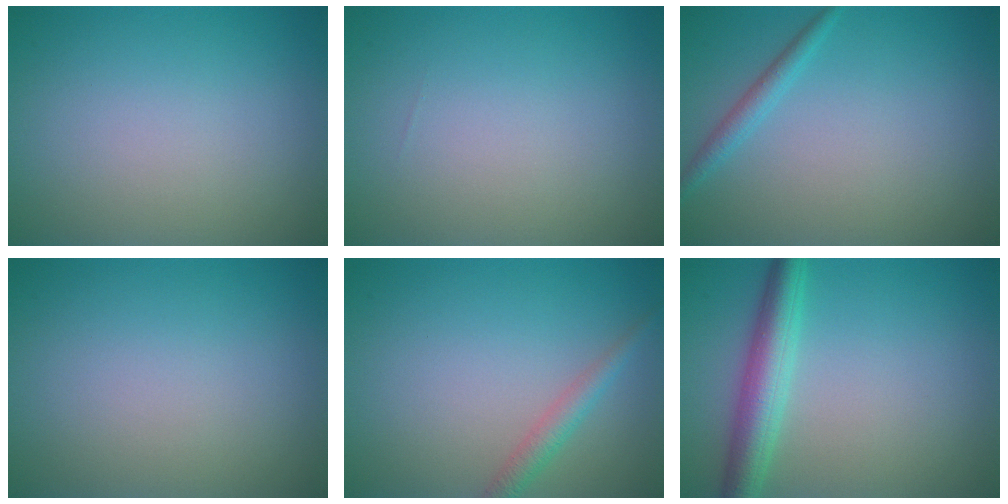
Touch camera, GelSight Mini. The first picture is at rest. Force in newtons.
{"total": 0.0}
{"total": 1.5, "press": 1.5, "slide": 0.0}
{"total": 0.0}
{"total": 1.9, "press": 1.9, "slide": 0.0}
{"total": 4.4, "press": 4.4, "slide": 0.1}